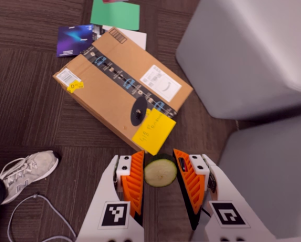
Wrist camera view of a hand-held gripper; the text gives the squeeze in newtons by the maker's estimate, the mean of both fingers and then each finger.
{"total": 8.9, "left": 9.1, "right": 8.7}